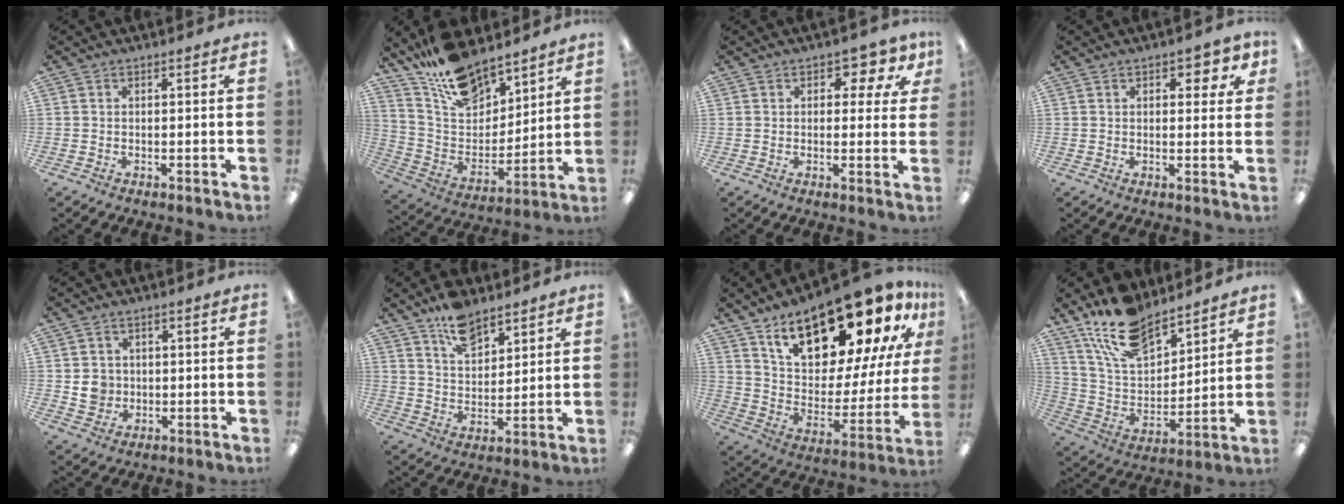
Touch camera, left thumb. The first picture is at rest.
{"total": 15.6, "force": [12.8, 7.0, 5.6], "torque": [-0.121, -0.081, 0.238]}
{"total": 4.9, "force": [2.4, 3.2, 2.8], "torque": [-0.031, -0.003, 0.038]}
{"total": 4.8, "force": [2.3, 2.5, 3.3], "torque": [-0.036, -0.004, 0.035]}
{"total": 4.2, "force": [0.1, 4.1, 1.1], "torque": [-0.011, 0.003, 0.000]}
{"total": 9.8, "force": [7.3, 4.9, 4.3], "torque": [-0.066, -0.039, 0.130]}
{"total": 23.1, "force": [16.8, 9.0, 13.2], "torque": [-0.188, -0.111, 0.283]}
{"total": 16.4, "force": [12.9, 7.1, 7.3], "torque": [-0.155, -0.068, 0.239]}